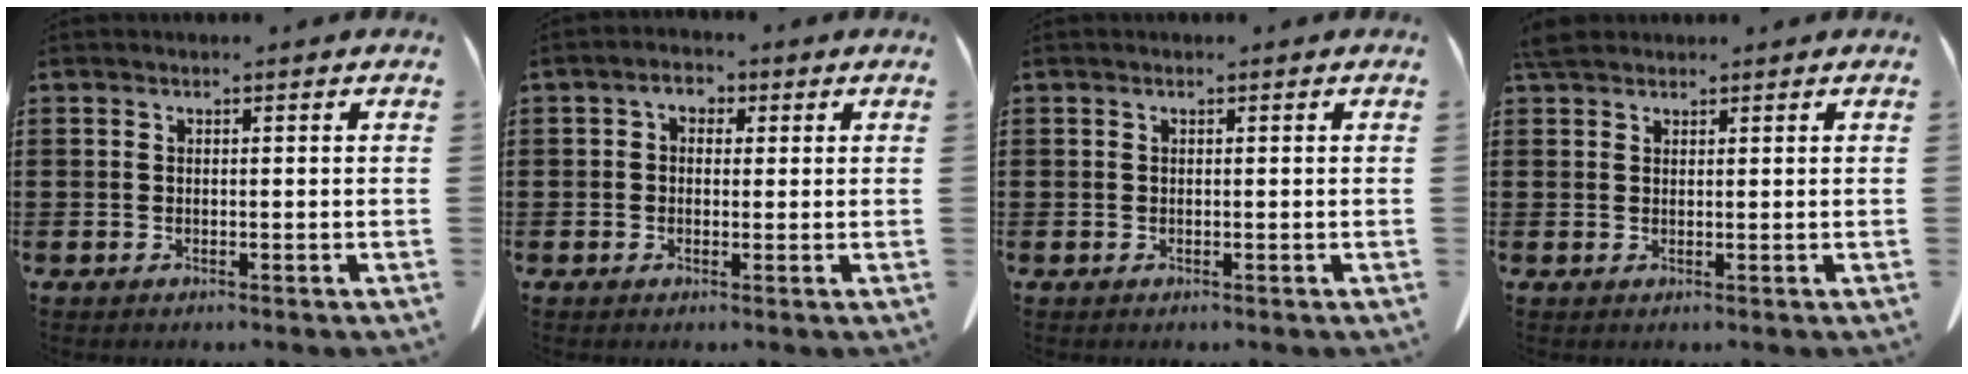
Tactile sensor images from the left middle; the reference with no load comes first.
{"total": 2.1, "force": [0.5, 1.5, 1.4], "torque": [-0.033, 0.009, 0.006]}
{"total": 0.0}
{"total": 2.6, "force": [2.2, 1.1, 1.0], "torque": [-0.027, 0.003, 0.045]}